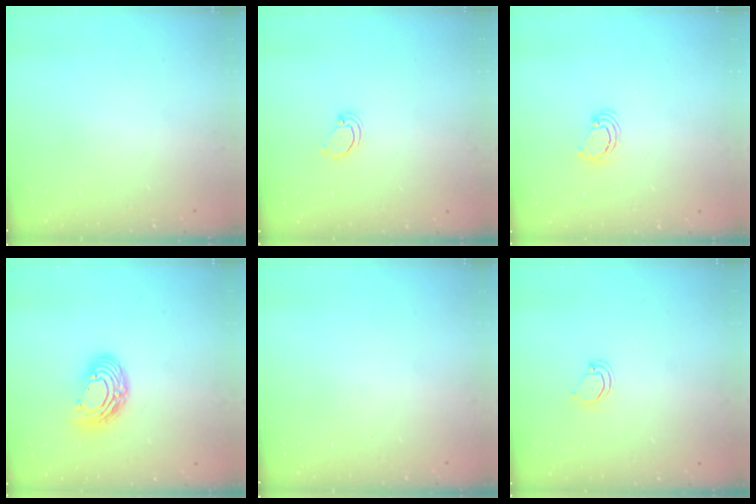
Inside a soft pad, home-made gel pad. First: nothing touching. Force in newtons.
{"total": 2.0, "press": 2.0, "slide": 0.2}
{"total": 3.1, "press": 3.1, "slide": 0.3}
{"total": 11.7, "press": 11.7, "slide": 0.9}
{"total": 0.0}
{"total": 3.7, "press": 3.7, "slide": 0.3}